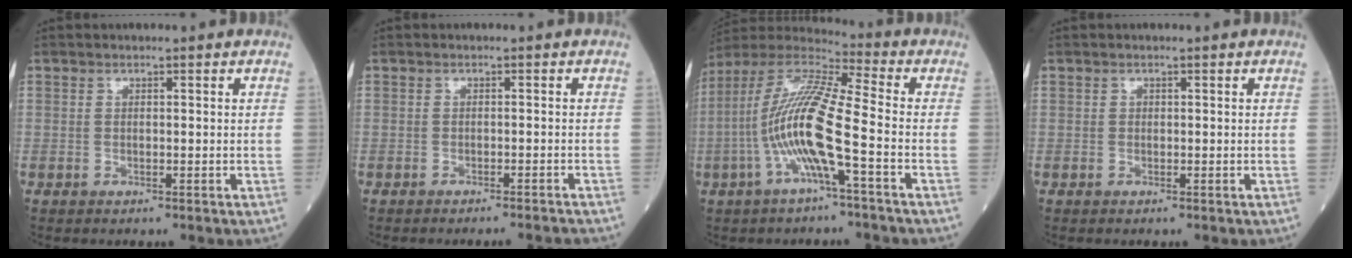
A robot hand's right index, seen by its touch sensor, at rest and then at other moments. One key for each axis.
{"total": 5.1, "fx": -4.9, "fy": -0.6, "fz": 1.1, "tx": -0.009, "ty": -0.011, "tz": -0.058}
{"total": 14.0, "fx": -3.4, "fy": 0.5, "fz": 13.6, "tx": -0.280, "ty": 0.007, "tz": -0.077}
{"total": 0.0}